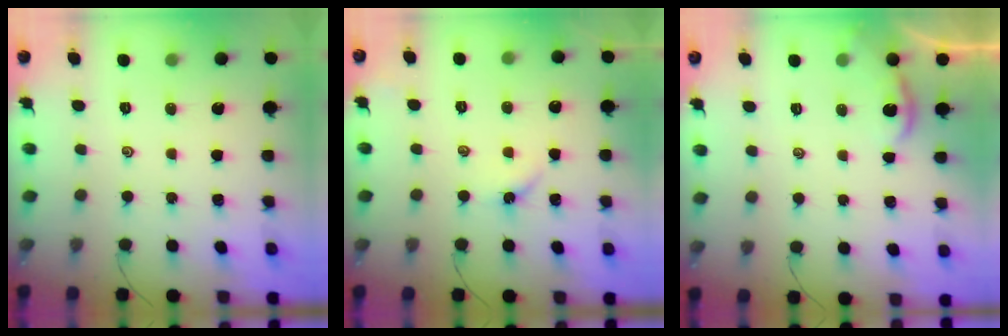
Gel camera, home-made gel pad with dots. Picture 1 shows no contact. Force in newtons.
{"total": 3.5, "press": 3.4, "slide": 0.6}
{"total": 1.2, "press": 1.2, "slide": 0.2}